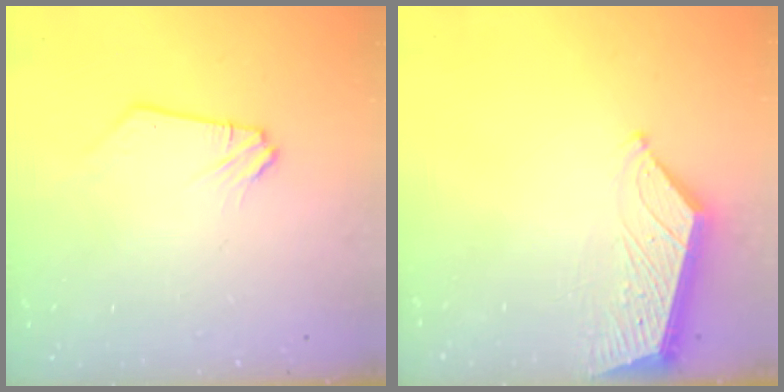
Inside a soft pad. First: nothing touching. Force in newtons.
{"total": 6.3, "press": 6.2, "slide": 0.5}